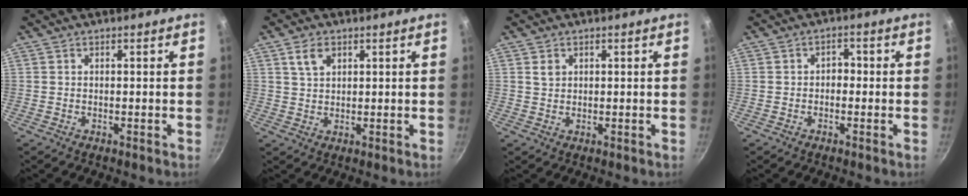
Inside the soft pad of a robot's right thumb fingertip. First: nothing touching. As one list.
[{"total": 3.9, "force": [1.8, 2.7, 2.2], "torque": [-0.028, 0.000, 0.038]}, {"total": 1.7, "force": [0.7, 1.3, 0.8], "torque": [-0.012, -0.001, 0.013]}, {"total": 2.1, "force": [-0.5, 1.6, 1.3], "torque": [-0.009, 0.008, -0.012]}]